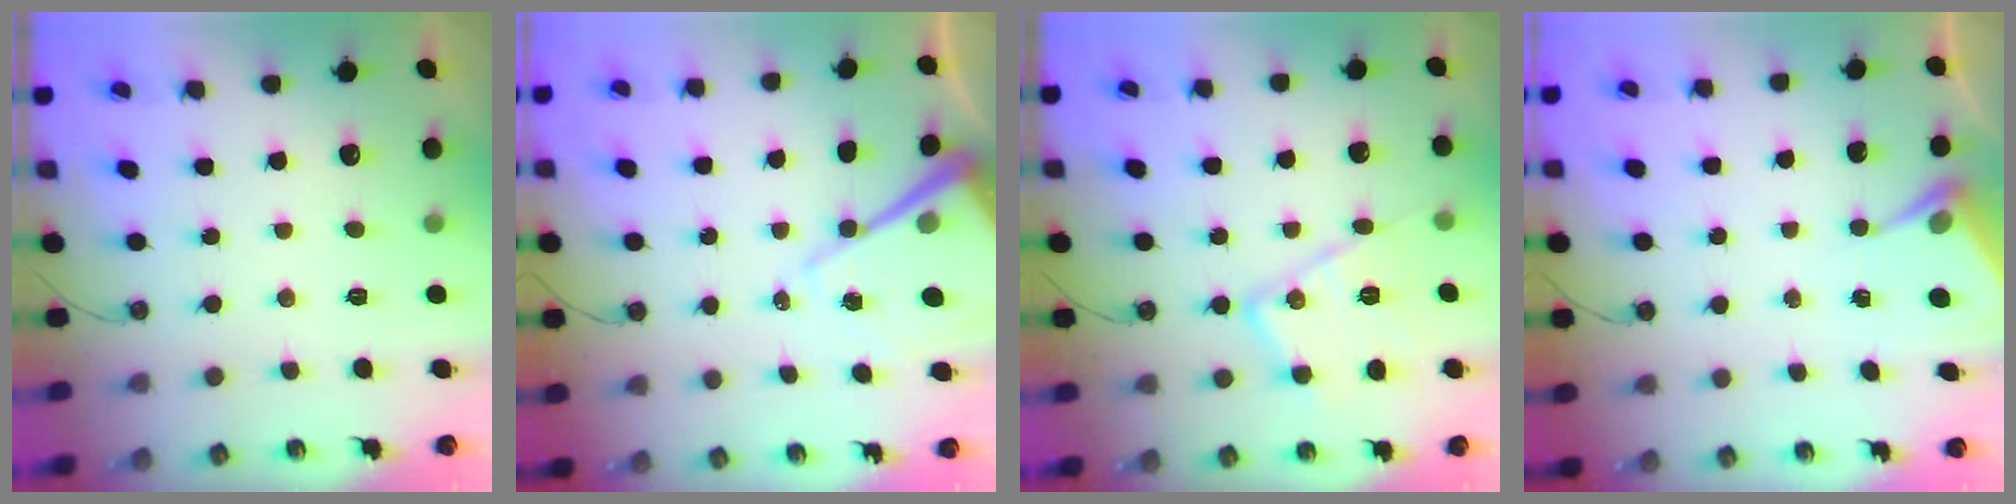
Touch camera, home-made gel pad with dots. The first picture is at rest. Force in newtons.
{"total": 12.3, "press": 12.2, "slide": 1.0}
{"total": 12.7, "press": 12.7, "slide": 0.7}
{"total": 5.8, "press": 5.8, "slide": 0.3}